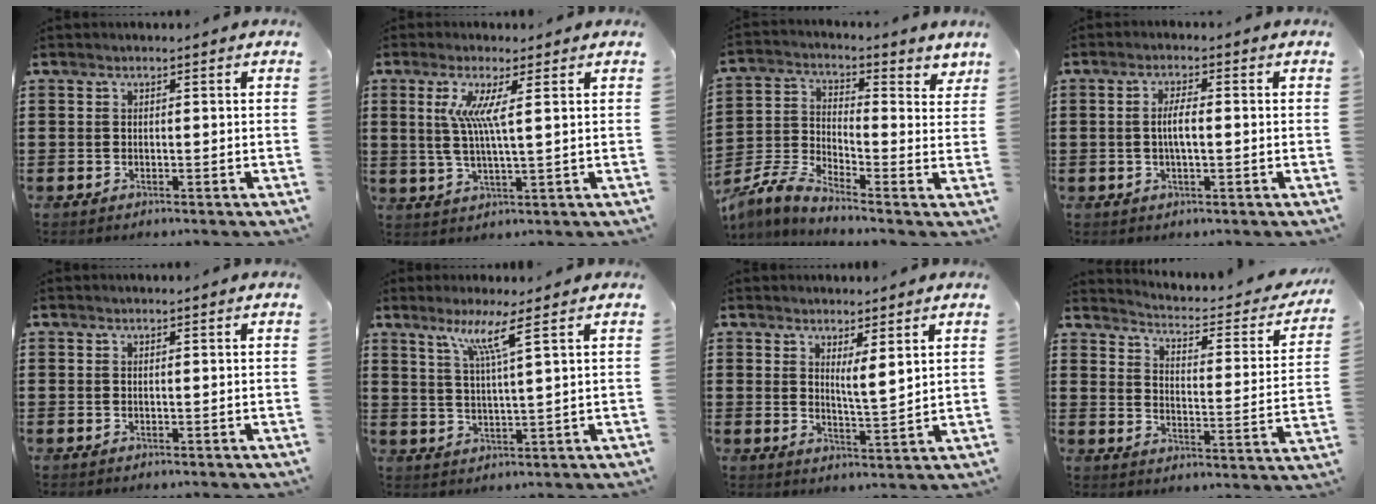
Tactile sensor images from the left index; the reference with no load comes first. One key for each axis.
{"total": 5.9, "fx": 1.7, "fy": 0.3, "fz": 5.6, "tx": -0.123, "ty": -0.009, "tz": 0.024}
{"total": 3.8, "fx": -2.5, "fy": 1.5, "fz": 2.5, "tx": -0.070, "ty": -0.013, "tz": -0.056}
{"total": 3.4, "fx": -0.2, "fy": 0.8, "fz": 3.3, "tx": -0.067, "ty": -0.002, "tz": -0.007}
{"total": 0.0}
{"total": 5.8, "fx": 3.4, "fy": -0.6, "fz": 4.6, "tx": -0.102, "ty": 0.000, "tz": 0.056}
{"total": 4.1, "fx": 2.8, "fy": 0.4, "fz": 2.9, "tx": -0.048, "ty": -0.017, "tz": 0.044}
{"total": 2.3, "fx": 2.1, "fy": 0.0, "fz": 0.8, "tx": -0.036, "ty": -0.026, "tz": 0.024}